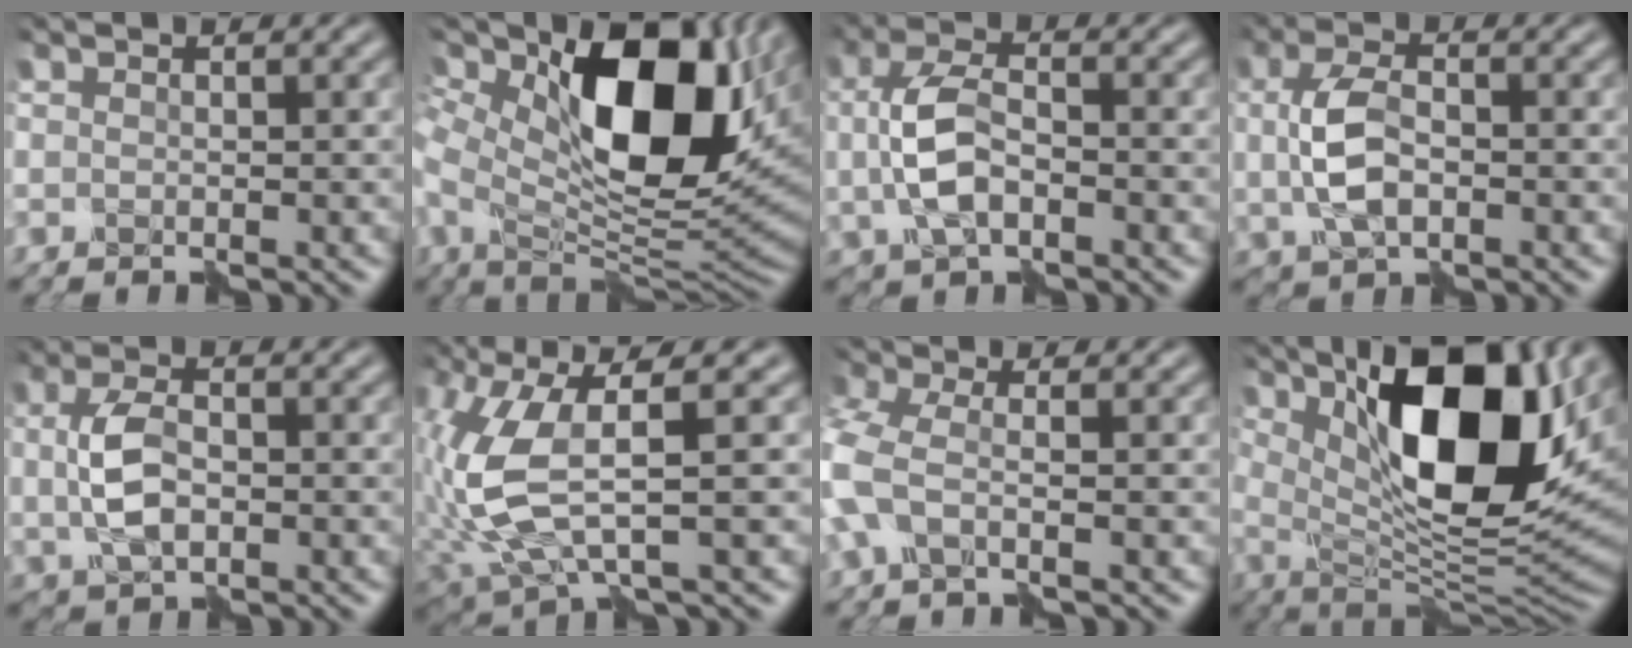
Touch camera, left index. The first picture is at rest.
{"total": 15.6, "force": [4.7, 8.1, 12.5], "torque": [-0.222, -0.007, 0.077]}
{"total": 4.7, "force": [-0.4, 2.5, 3.9], "torque": [-0.092, 0.003, -0.013]}
{"total": 4.5, "force": [0.0, 2.5, 3.7], "torque": [-0.084, 0.001, -0.002]}
{"total": 4.0, "force": [0.1, 2.3, 3.3], "torque": [-0.072, 0.003, 0.001]}
{"total": 8.1, "force": [1.1, 2.7, 7.5], "torque": [-0.189, -0.005, 0.025]}
{"total": 4.2, "force": [-0.7, 2.1, 3.6], "torque": [-0.101, 0.007, -0.029]}
{"total": 14.4, "force": [4.8, 5.7, 12.3], "torque": [-0.189, -0.003, 0.076]}